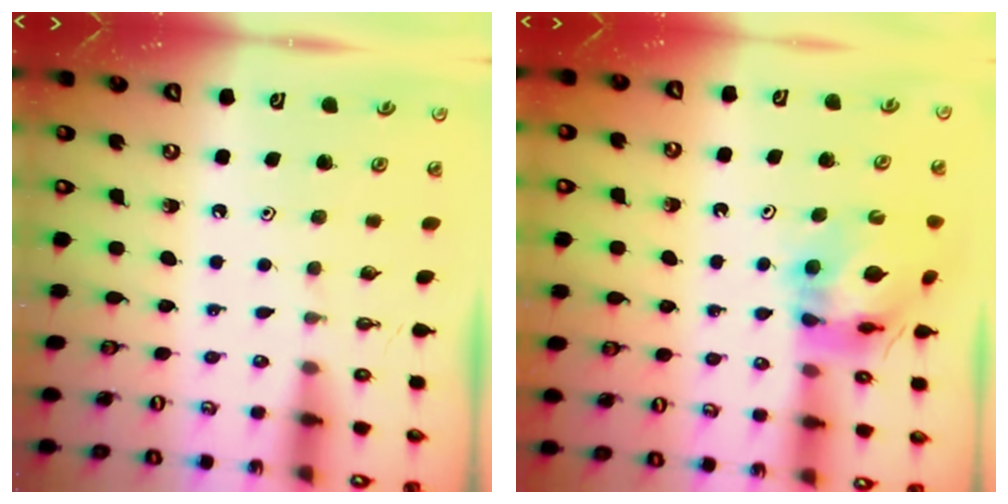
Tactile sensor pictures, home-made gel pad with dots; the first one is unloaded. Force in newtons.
{"total": 12.6, "press": 12.6, "slide": 1.5}